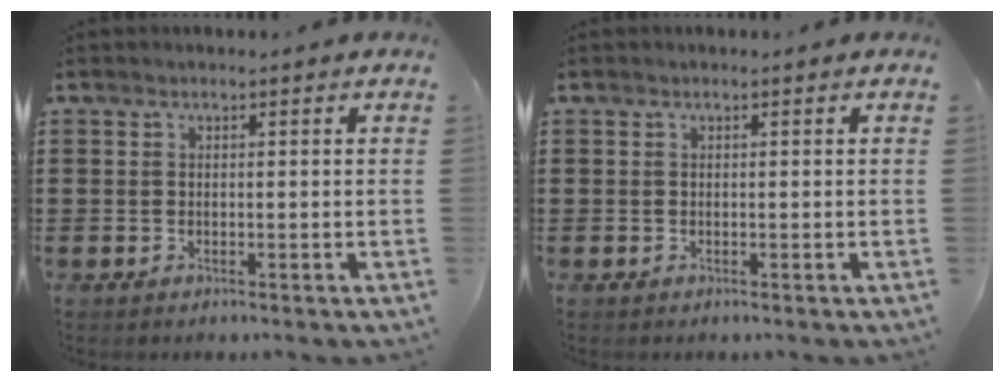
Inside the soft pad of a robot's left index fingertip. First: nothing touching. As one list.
[{"total": 0.0}]